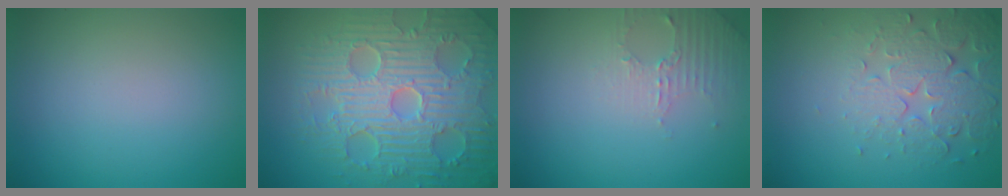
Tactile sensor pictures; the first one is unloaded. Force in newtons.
{"total": 9.3, "press": 6.8, "slide": 6.4}
{"total": 2.2, "press": 2.1, "slide": 0.6}
{"total": 5.0, "press": 3.7, "slide": 3.3}